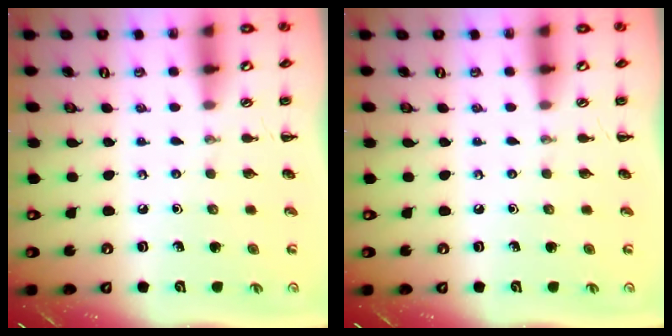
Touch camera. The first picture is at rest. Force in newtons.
{"total": 0.0}